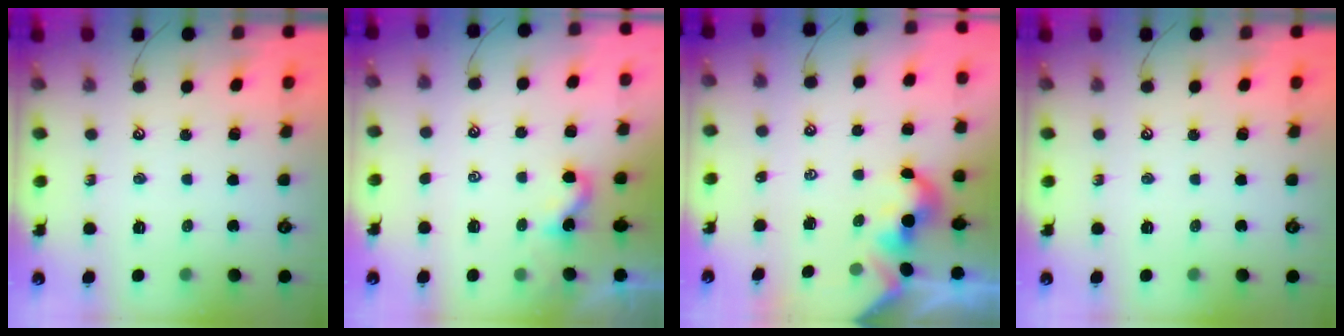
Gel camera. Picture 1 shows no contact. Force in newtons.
{"total": 1.6, "press": 1.6, "slide": 0.2}
{"total": 2.4, "press": 2.3, "slide": 0.3}
{"total": 0.0}